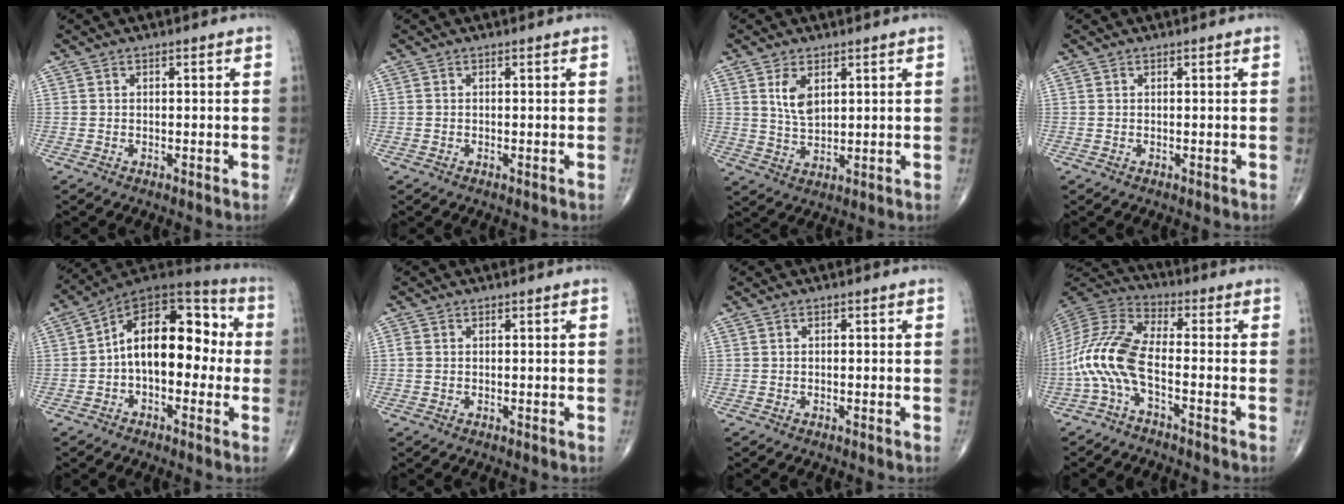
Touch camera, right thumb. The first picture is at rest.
{"total": 0.0}
{"total": 5.1, "force": [2.1, 2.7, 3.8], "torque": [-0.065, -0.013, 0.045]}
{"total": 0.0}
{"total": 16.8, "force": [-0.3, 9.8, 13.6], "torque": [-0.174, 0.051, -0.022]}
{"total": 1.0, "force": [0.0, 0.8, 0.6], "torque": [-0.016, 0.000, 0.000]}
{"total": 0.0}
{"total": 12.2, "force": [-4.1, 4.3, 10.7], "torque": [-0.247, 0.044, -0.089]}